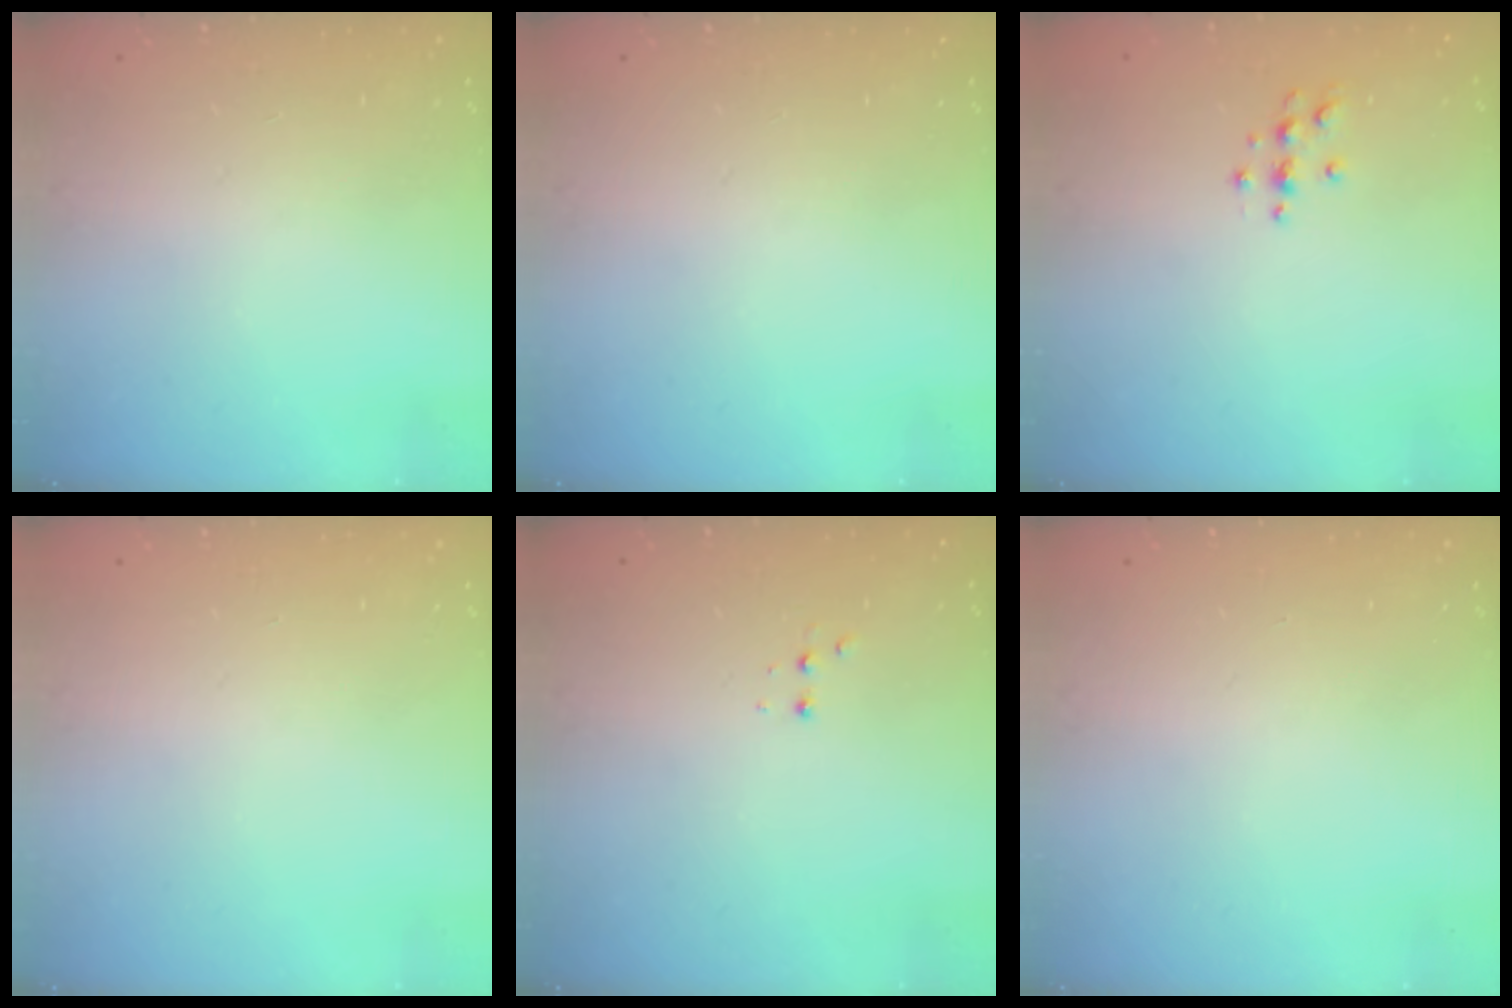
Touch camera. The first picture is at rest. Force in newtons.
{"total": 0.0}
{"total": 3.7, "press": 3.7, "slide": 0.5}
{"total": 0.6, "press": 0.0, "slide": 0.6}
{"total": 2.4, "press": 2.2, "slide": 0.9}
{"total": 0.0}